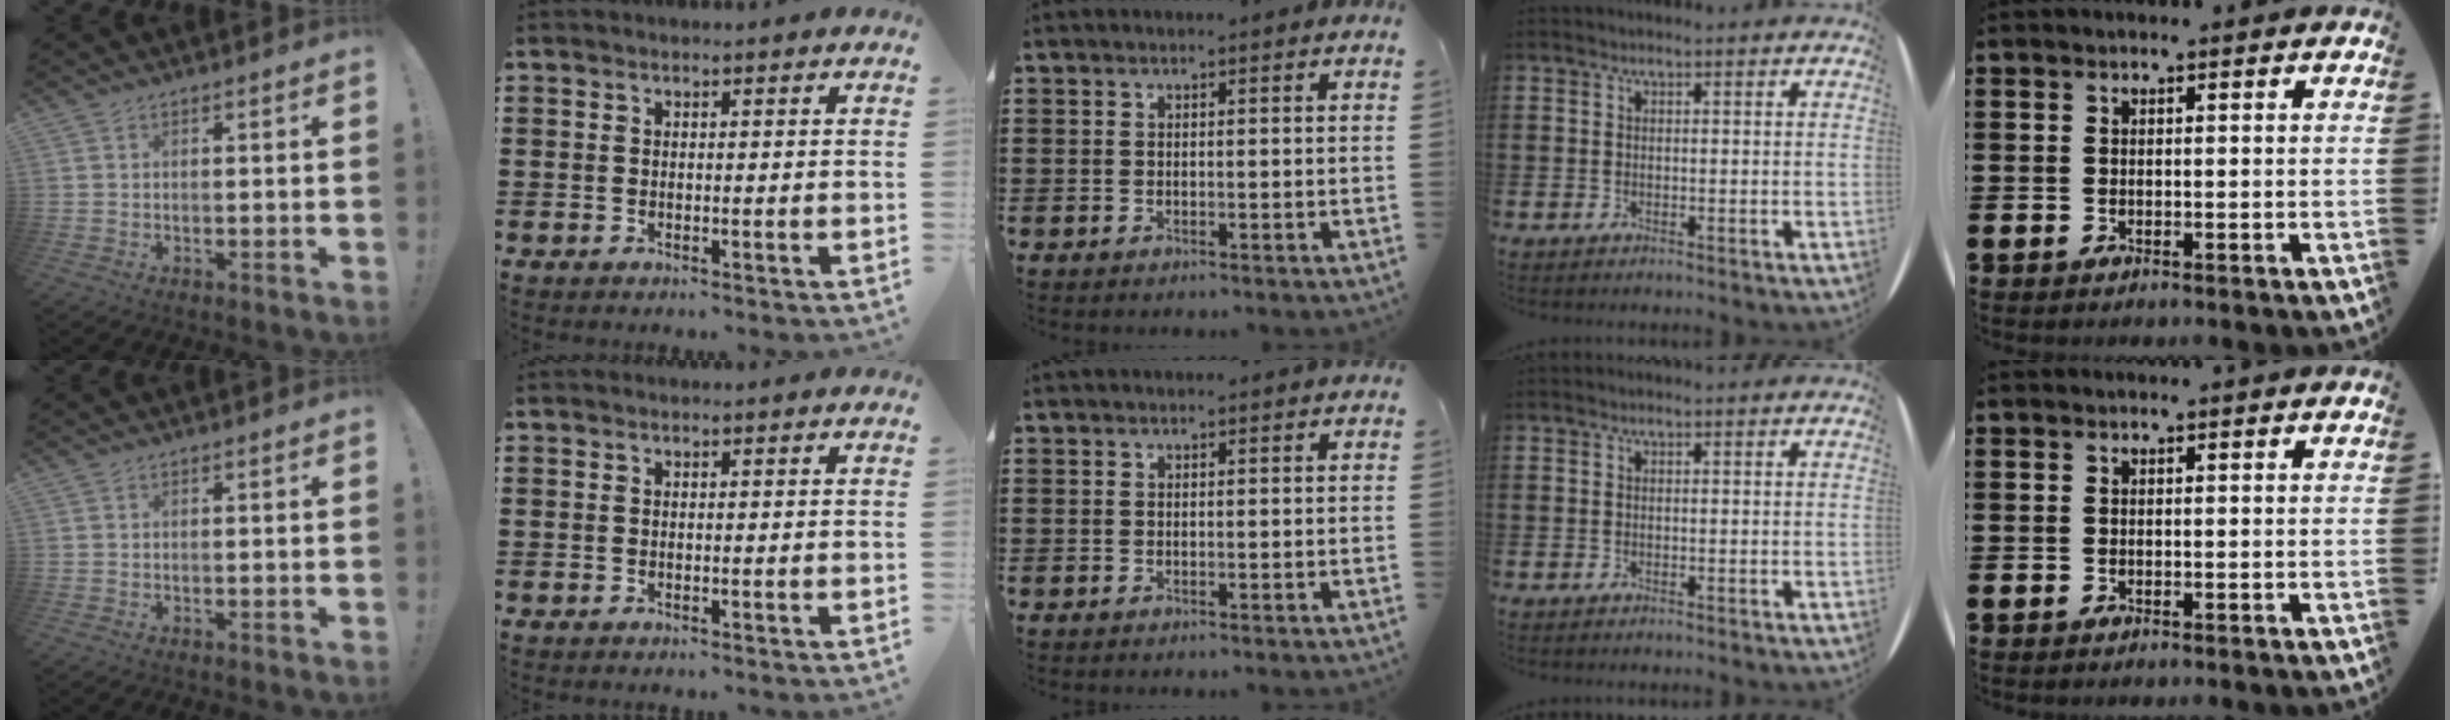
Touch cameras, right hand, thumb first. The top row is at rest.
{}